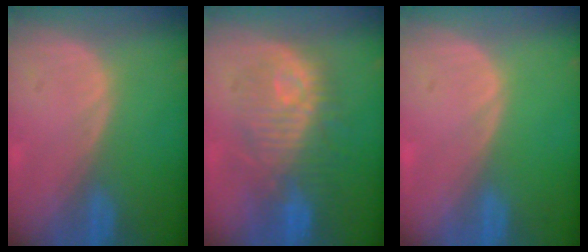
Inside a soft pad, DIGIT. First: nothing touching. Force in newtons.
{"total": 9.9, "press": 9.9, "slide": 0.2}
{"total": 0.0}